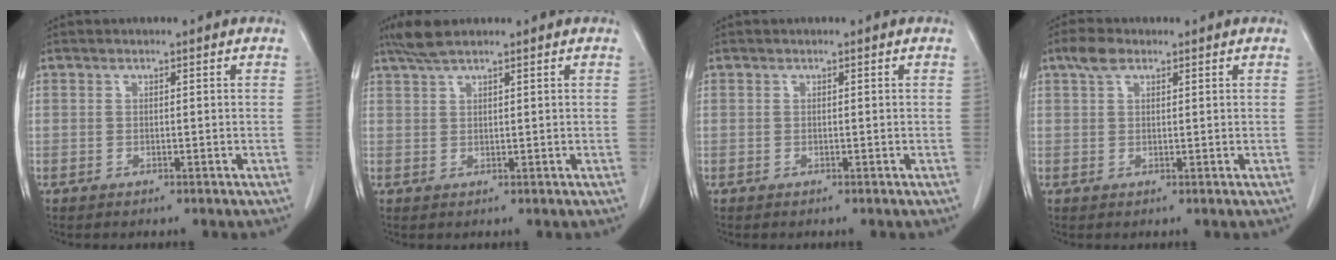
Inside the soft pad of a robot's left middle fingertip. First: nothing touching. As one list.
[{"total": 3.5, "force": [2.9, 0.2, 1.9], "torque": [-0.046, 0.010, 0.060]}, {"total": 0.0}, {"total": 2.7, "force": [1.8, 1.3, 1.6], "torque": [-0.037, 0.013, 0.036]}]